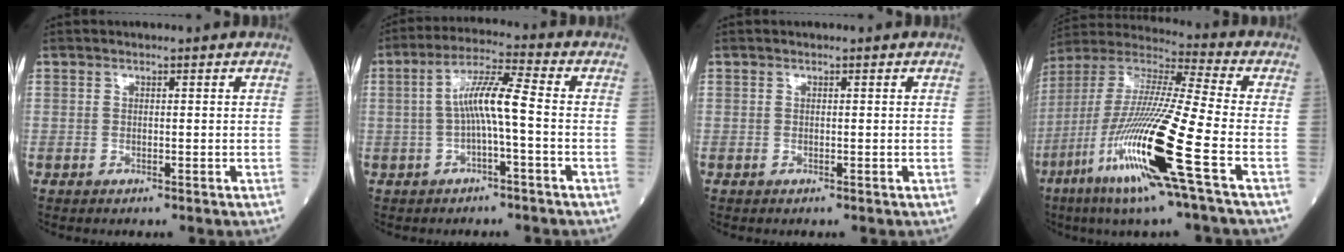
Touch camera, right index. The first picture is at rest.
{"total": 7.1, "force": [-0.8, 0.3, 7.0], "torque": [-0.133, 0.022, -0.016]}
{"total": 0.0}
{"total": 20.8, "force": [-8.1, -0.2, 19.1], "torque": [-0.415, -0.043, -0.166]}